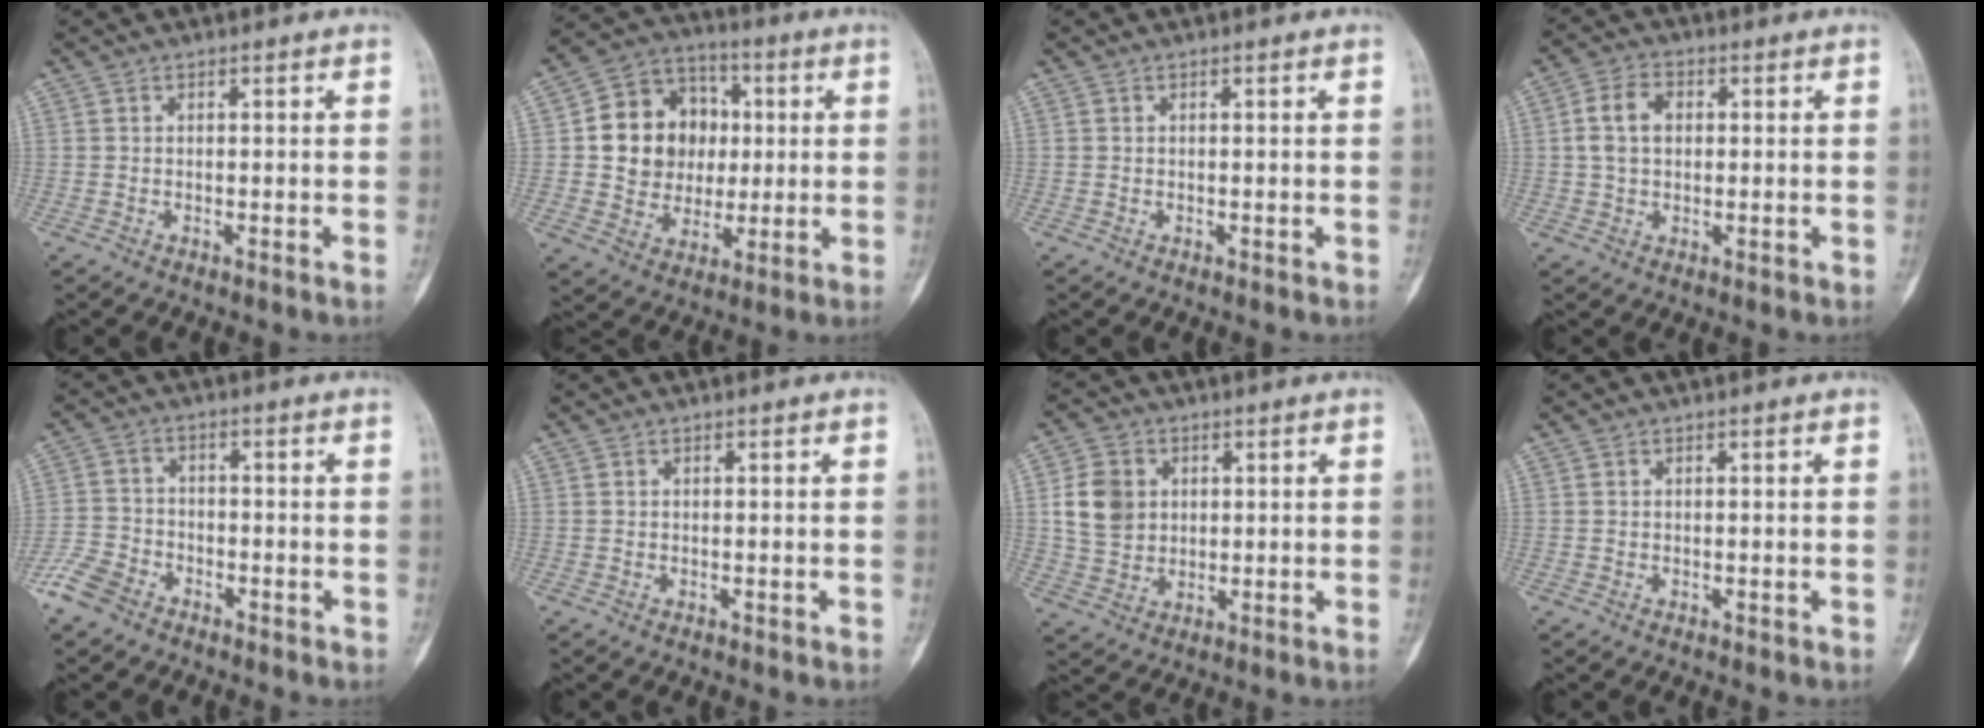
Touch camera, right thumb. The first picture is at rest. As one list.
[{"total": 15.7, "force": [1.4, 13.5, 7.8], "torque": [-0.080, 0.020, 0.029]}, {"total": 0.0}, {"total": 6.7, "force": [0.8, 4.9, 4.5], "torque": [-0.076, 0.013, 0.009]}, {"total": 6.7, "force": [-4.7, 4.1, 2.3], "torque": [-0.044, 0.014, -0.099]}, {"total": 0.0}, {"total": 8.8, "force": [1.7, 7.3, 4.7], "torque": [-0.065, -0.001, 0.034]}, {"total": 0.0}]